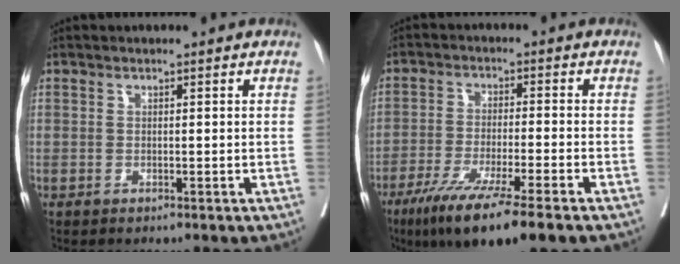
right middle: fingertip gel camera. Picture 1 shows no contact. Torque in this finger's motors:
{"motor_torque": [1.29, -0.85, 0.65, 0.19]}